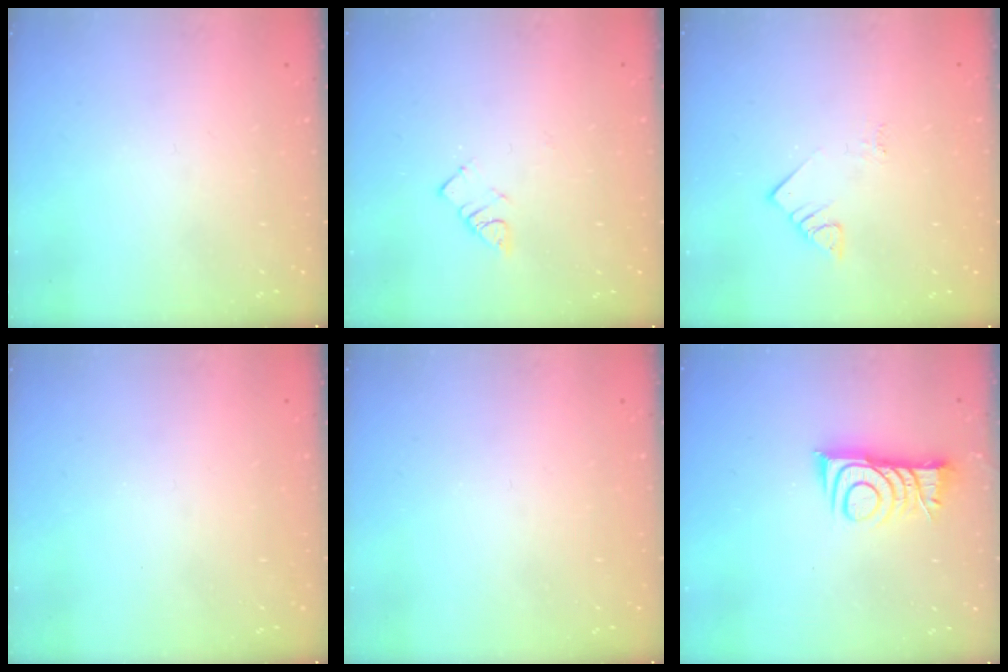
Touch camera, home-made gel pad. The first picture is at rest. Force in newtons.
{"total": 3.6, "press": 3.6, "slide": 0.4}
{"total": 3.3, "press": 3.3, "slide": 0.4}
{"total": 0.0}
{"total": 0.0}
{"total": 8.8, "press": 8.8, "slide": 0.1}